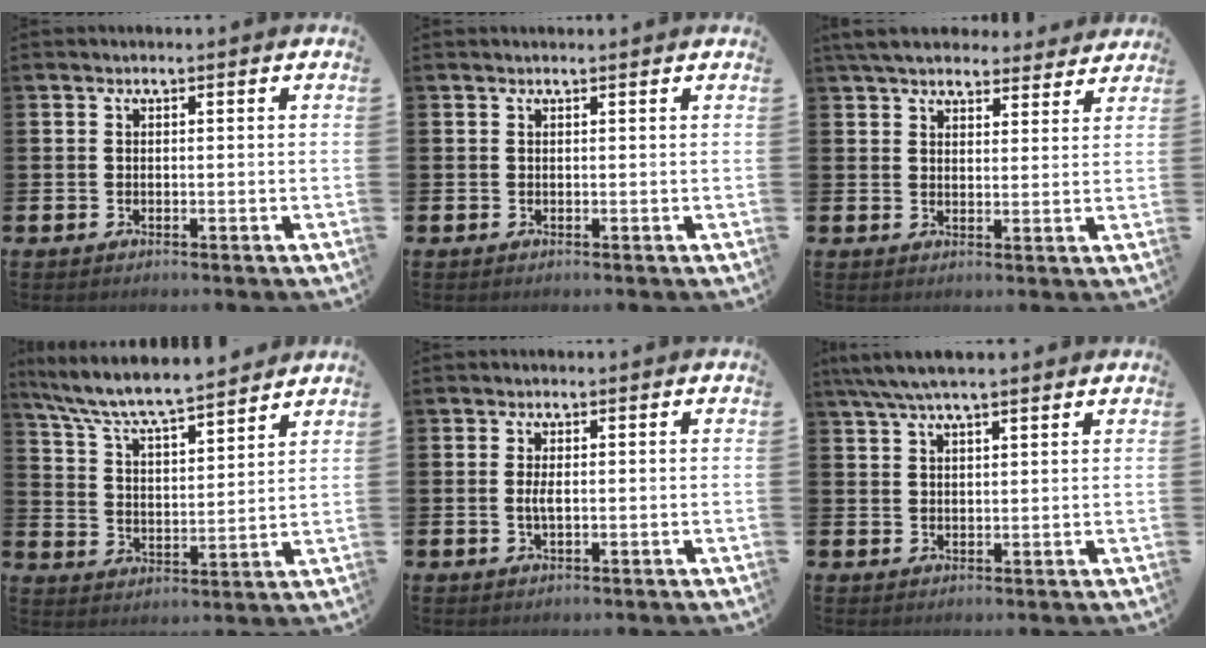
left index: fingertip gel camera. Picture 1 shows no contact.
{"total": 0.0}
{"total": 5.7, "force": [5.4, 1.5, 1.2], "torque": [-0.034, -0.025, 0.098]}
{"total": 7.5, "force": [7.2, 0.5, 2.2], "torque": [-0.073, -0.057, 0.122]}
{"total": 1.8, "force": [0.0, 0.6, 1.7], "torque": [-0.030, -0.001, -0.003]}
{"total": 5.3, "force": [4.4, 1.0, 2.7], "torque": [-0.056, -0.007, 0.080]}